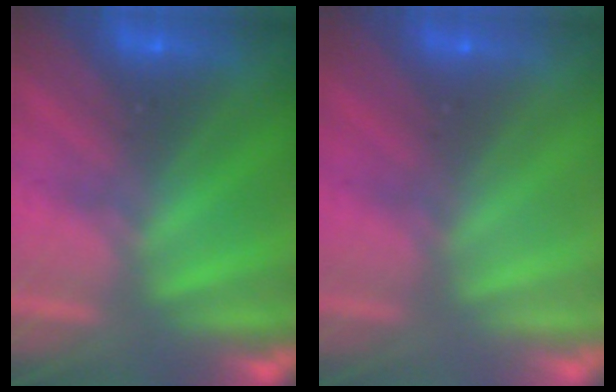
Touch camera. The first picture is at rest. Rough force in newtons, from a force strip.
{"total": 3.0}